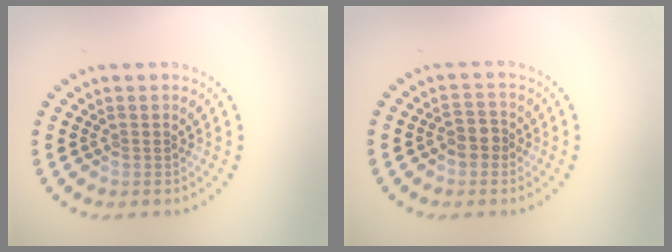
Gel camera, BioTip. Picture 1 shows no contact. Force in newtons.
{"total": 2.1, "press": 2.0, "slide": 0.7}